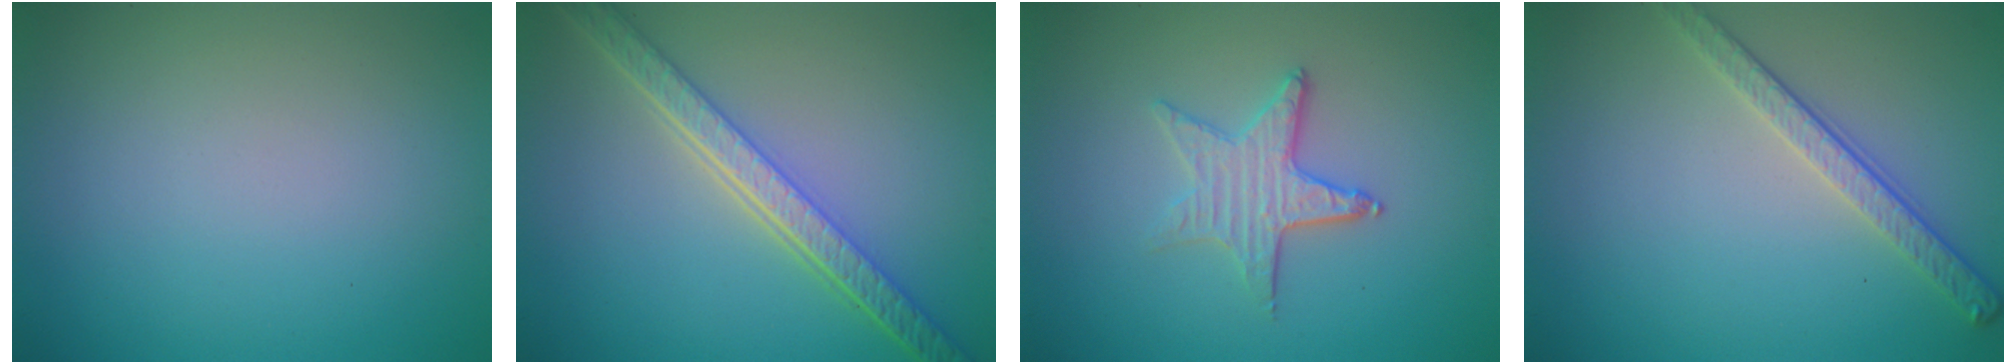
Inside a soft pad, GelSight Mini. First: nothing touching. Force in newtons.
{"total": 5.6, "press": 4.4, "slide": 3.5}
{"total": 2.8, "press": 2.5, "slide": 1.3}
{"total": 2.8, "press": 2.5, "slide": 1.2}